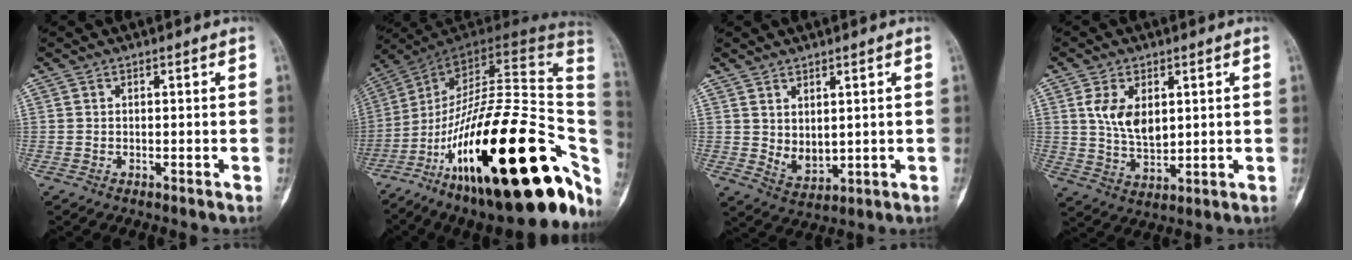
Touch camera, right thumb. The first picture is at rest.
{"total": 39.0, "force": [-13.2, 14.4, 33.8], "torque": [-0.433, 0.071, -0.208]}
{"total": 4.8, "force": [1.4, 2.8, 3.5], "torque": [-0.047, -0.023, 0.040]}
{"total": 8.4, "force": [2.4, 5.0, 6.3], "torque": [-0.099, -0.014, 0.055]}